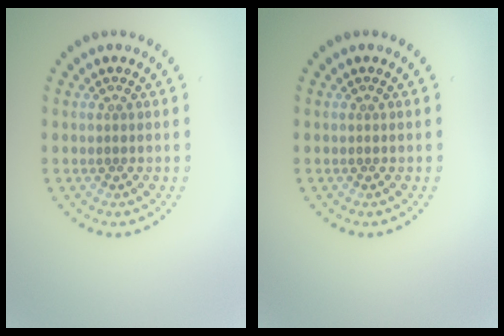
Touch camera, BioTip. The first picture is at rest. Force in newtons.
{"total": 0.0}